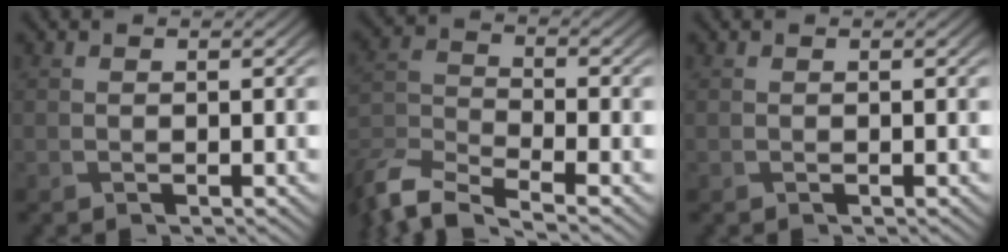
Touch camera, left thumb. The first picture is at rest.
{"total": 8.4, "force": [-7.1, 2.1, 4.0], "torque": [-0.095, -0.019, -0.148]}
{"total": 0.0}